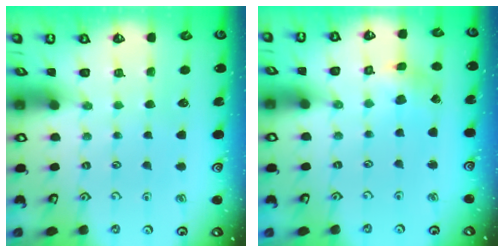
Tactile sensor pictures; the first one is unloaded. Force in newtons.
{"total": 2.3, "press": 2.3, "slide": 0.5}